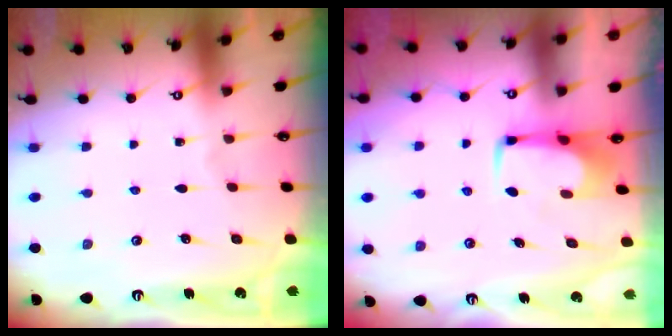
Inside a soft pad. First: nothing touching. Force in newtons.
{"total": 1.6, "press": 1.4, "slide": 0.7}